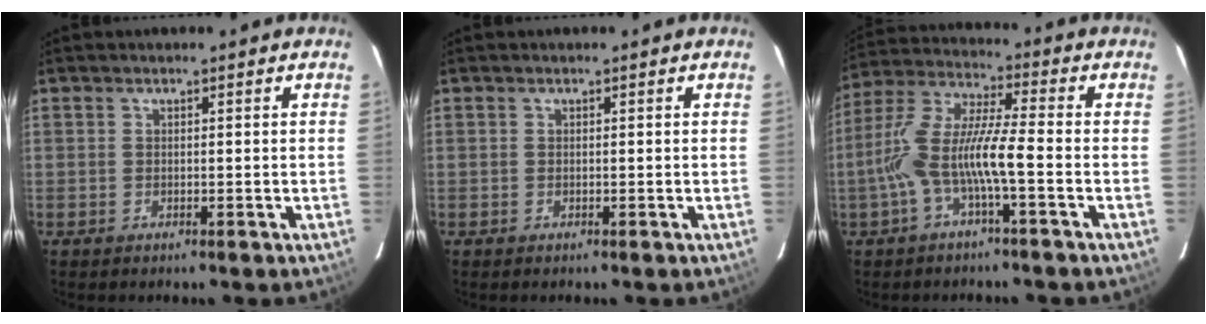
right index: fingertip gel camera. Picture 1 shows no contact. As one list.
[{"total": 0.0}, {"total": 10.6, "force": [-3.4, 1.0, 9.9], "torque": [-0.212, 0.008, -0.065]}]